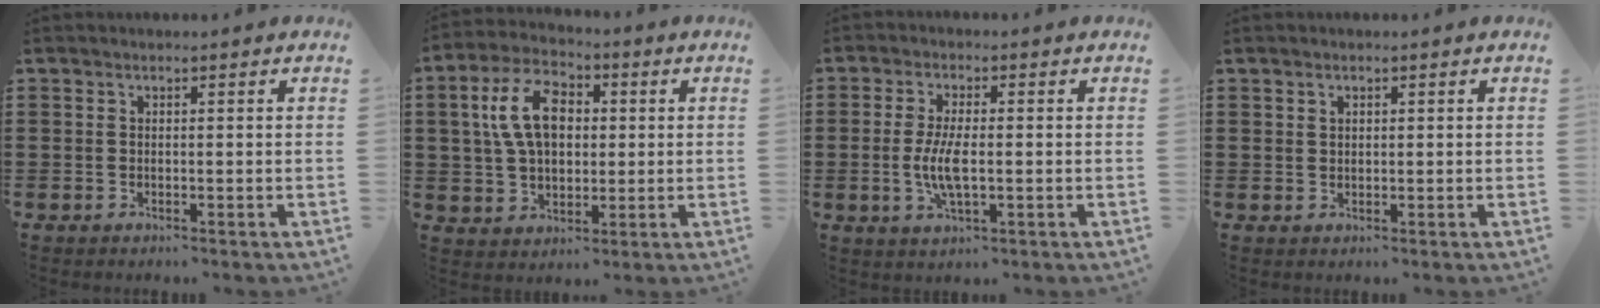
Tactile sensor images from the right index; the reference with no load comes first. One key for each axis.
{"total": 10.4, "fx": 1.8, "fy": 6.3, "fz": 8.1, "tx": -0.170, "ty": 0.015, "tz": 0.029}
{"total": 5.9, "fx": -0.7, "fy": 2.0, "fz": 5.5, "tx": -0.125, "ty": -0.007, "tz": -0.020}
{"total": 0.8, "fx": 0.5, "fy": 0.6, "fz": 0.3, "tx": -0.008, "ty": 0.001, "tz": 0.010}